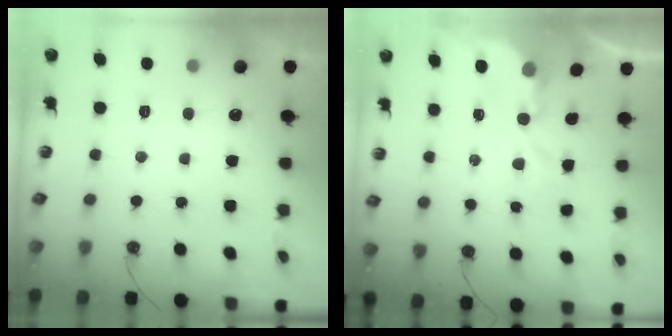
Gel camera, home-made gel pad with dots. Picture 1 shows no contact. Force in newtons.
{"total": 3.8, "press": 3.8, "slide": 0.2}